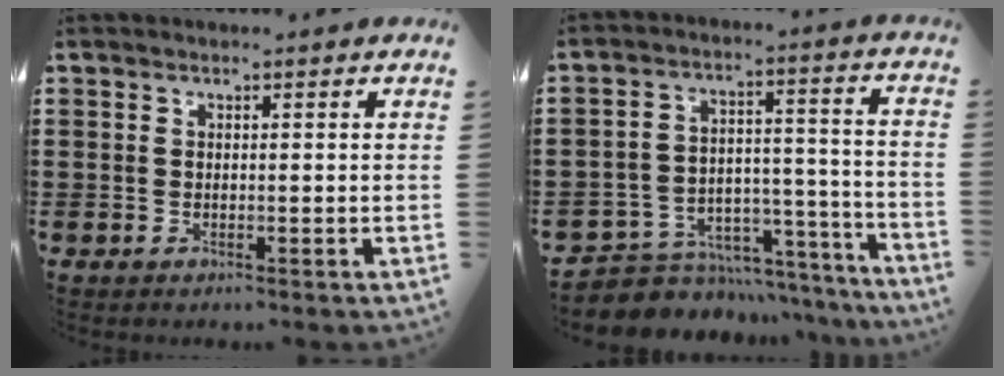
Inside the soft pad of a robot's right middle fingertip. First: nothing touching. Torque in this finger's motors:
{"motor_torque": [2.14, 0.00, 0.08, 0.01]}